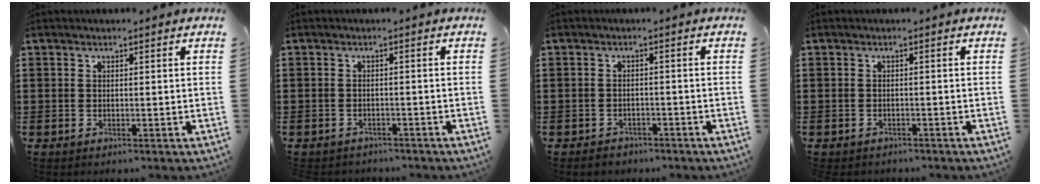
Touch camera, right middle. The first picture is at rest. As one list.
[{"total": 1.3, "force": [-1.3, 0.3, -0.1], "torque": [-0.004, 0.001, -0.029]}, {"total": 1.5, "force": [-1.4, 0.6, 0.0], "torque": [-0.006, 0.001, -0.031]}, {"total": 0.8, "force": [-0.7, 0.2, 0.0], "torque": [-0.003, 0.000, -0.016]}]